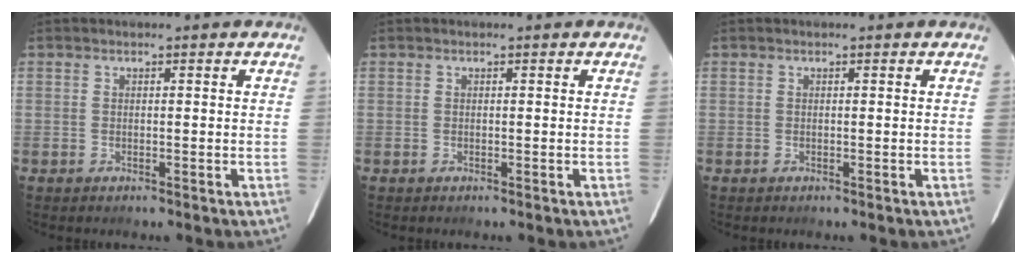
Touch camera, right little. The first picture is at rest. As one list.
[{"total": 0.0}, {"total": 0.0}]